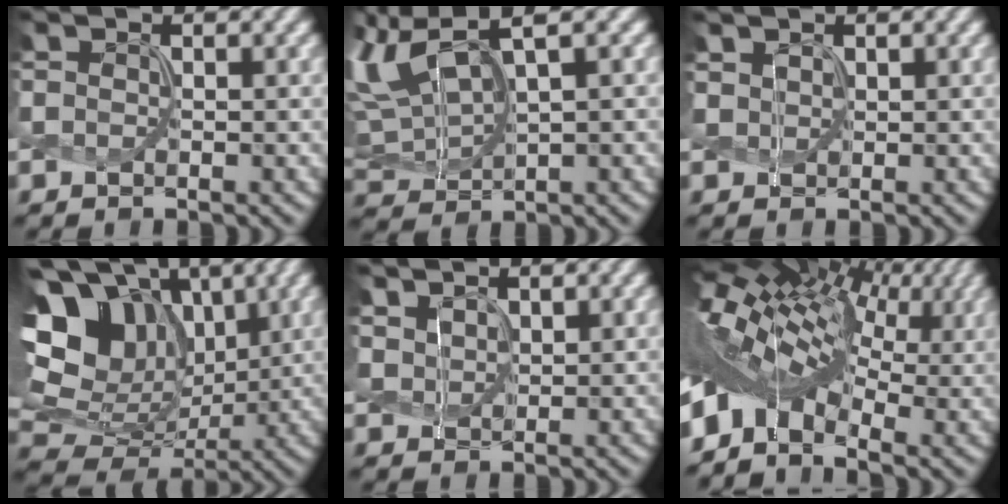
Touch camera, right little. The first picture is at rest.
{"total": 7.7, "force": [4.0, 3.0, 6.0], "torque": [-0.147, 0.024, 0.077]}
{"total": 0.9, "force": [0.6, 0.6, 0.1], "torque": [-0.006, -0.001, 0.016]}
{"total": 14.2, "force": [4.7, 10.2, 8.7], "torque": [-0.179, 0.029, 0.085]}
{"total": 2.2, "force": [1.7, 1.2, 0.8], "torque": [-0.029, 0.002, 0.040]}
{"total": 12.1, "force": [1.1, 7.2, 9.6], "torque": [-0.207, 0.016, 0.009]}